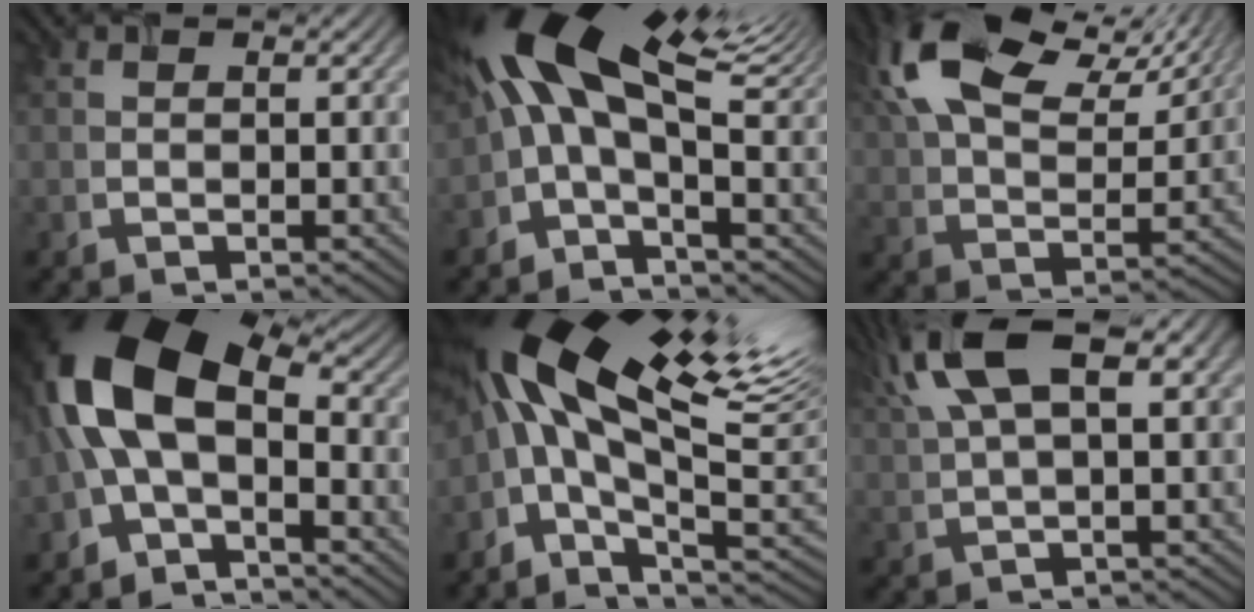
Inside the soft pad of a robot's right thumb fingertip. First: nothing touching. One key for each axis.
{"total": 14.5, "fx": 3.5, "fy": 5.8, "fz": 12.8, "tx": -0.255, "ty": 0.020, "tz": 0.056}
{"total": 16.5, "fx": 8.9, "fy": 7.9, "fz": 11.4, "tx": -0.245, "ty": 0.029, "tz": 0.154}
{"total": 13.7, "fx": -1.3, "fy": 7.6, "fz": 11.3, "tx": -0.243, "ty": 0.018, "tz": -0.035}
{"total": 19.0, "fx": 3.6, "fy": 8.2, "fz": 16.8, "tx": -0.304, "ty": 0.000, "tz": 0.077}
{"total": 11.3, "fx": 4.5, "fy": 4.0, "fz": 9.5, "tx": -0.202, "ty": 0.020, "tz": 0.088}